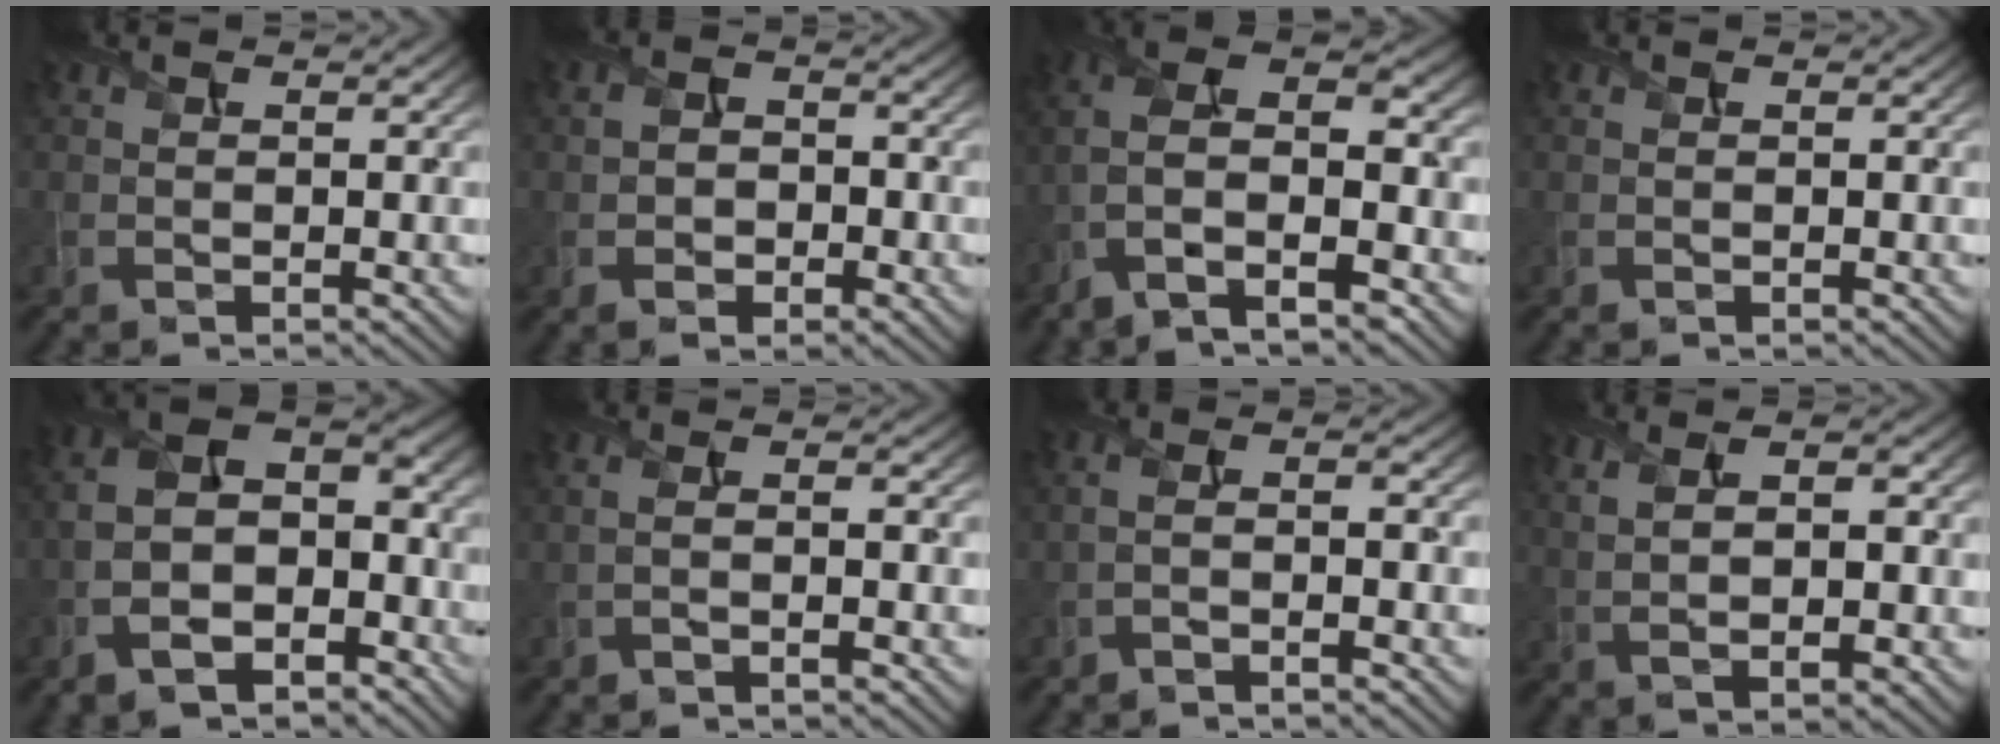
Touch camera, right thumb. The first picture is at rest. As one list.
[{"total": 3.7, "force": [-1.3, 2.6, 2.3], "torque": [-0.032, -0.002, -0.028]}, {"total": 12.7, "force": [-5.2, 5.8, 10.0], "torque": [-0.229, -0.002, -0.091]}, {"total": 0.0}, {"total": 13.2, "force": [-5.4, 8.0, 9.1], "torque": [-0.208, -0.038, -0.092]}, {"total": 2.3, "force": [-1.0, 0.5, 2.0], "torque": [-0.034, 0.005, -0.027]}, {"total": 3.0, "force": [-1.7, 0.6, 2.4], "torque": [-0.051, 0.000, -0.043]}, {"total": 5.3, "force": [0.9, 1.8, 4.9], "torque": [-0.093, -0.004, 0.015]}]